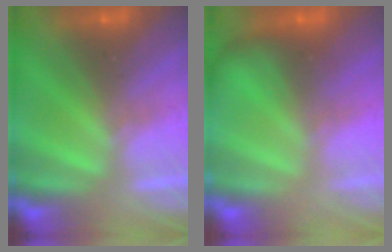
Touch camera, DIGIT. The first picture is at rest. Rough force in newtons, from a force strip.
{"total": 1.9}